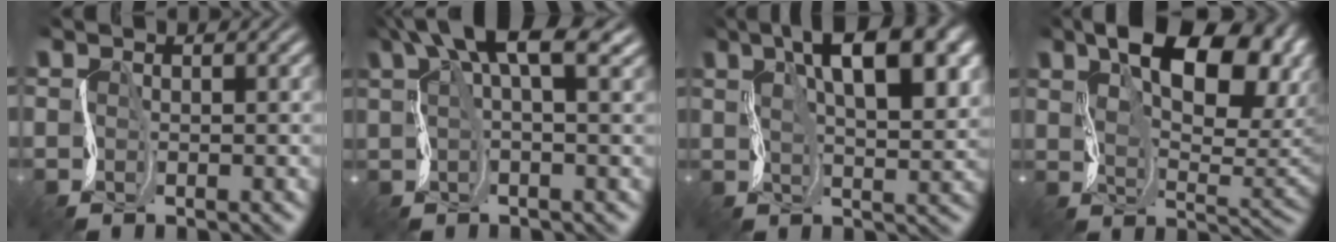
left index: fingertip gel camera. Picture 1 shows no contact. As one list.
[{"total": 7.3, "force": [4.4, 1.9, 5.5], "torque": [-0.094, 0.018, 0.072]}, {"total": 11.2, "force": [4.2, 4.4, 9.4], "torque": [-0.140, 0.013, 0.058]}, {"total": 12.2, "force": [5.0, 5.5, 9.6], "torque": [-0.151, 0.006, 0.080]}]